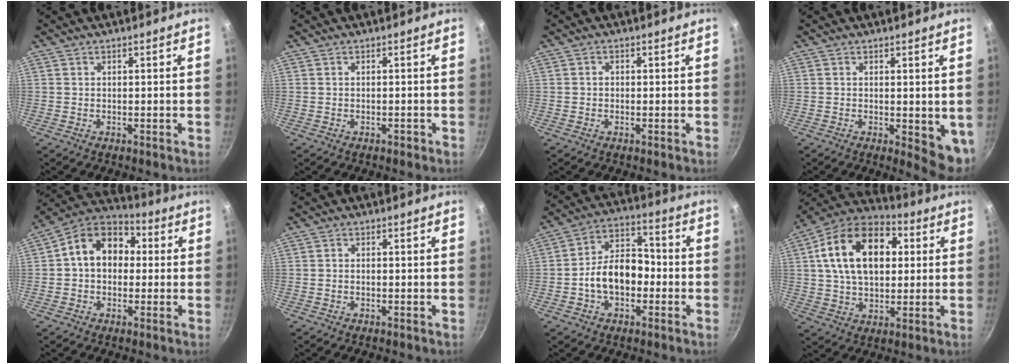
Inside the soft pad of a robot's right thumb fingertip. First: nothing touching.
{"total": 0.6, "force": [-0.4, 0.3, 0.3], "torque": [-0.003, 0.007, -0.002]}
{"total": 1.0, "force": [-0.2, 0.9, 0.4], "torque": [-0.005, 0.004, -0.005]}
{"total": 6.1, "force": [-0.1, 2.4, 5.6], "torque": [-0.060, -0.010, 0.003]}
{"total": 12.9, "force": [1.4, 9.7, 8.3], "torque": [-0.099, 0.036, -0.001]}
{"total": 0.9, "force": [-0.3, 0.6, 0.6], "torque": [-0.015, 0.005, -0.007]}
{"total": 12.1, "force": [-2.6, 8.3, 8.5], "torque": [-0.102, 0.046, -0.055]}
{"total": 20.1, "force": [4.4, 13.0, 14.6], "torque": [-0.220, 0.020, 0.057]}